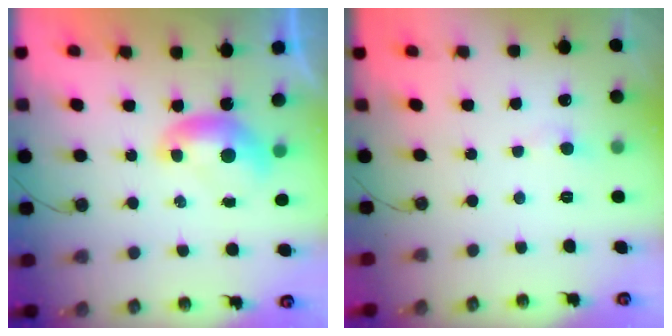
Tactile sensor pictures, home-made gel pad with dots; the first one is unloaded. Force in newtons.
{"total": 1.9, "press": 1.7, "slide": 0.7}